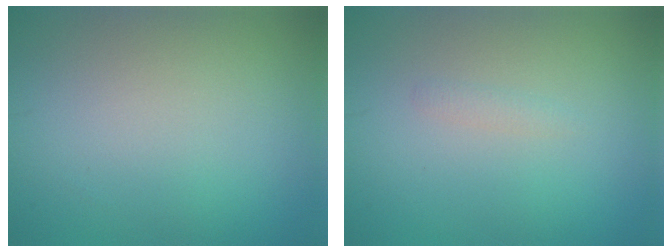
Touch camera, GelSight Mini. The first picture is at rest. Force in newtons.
{"total": 0.7, "press": 0.7, "slide": 0.0}